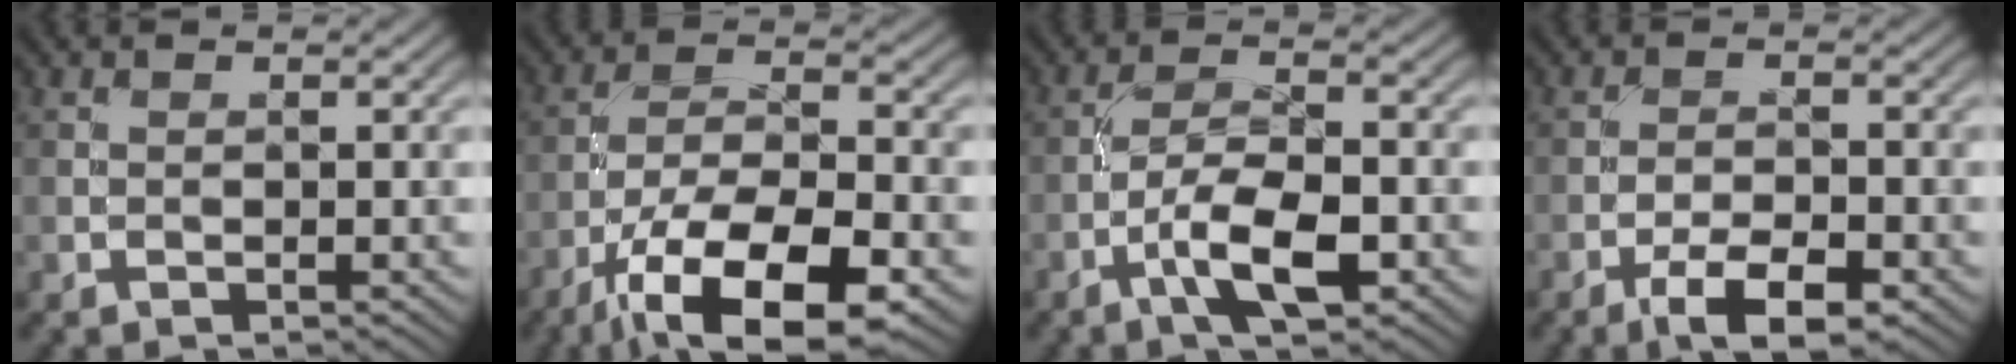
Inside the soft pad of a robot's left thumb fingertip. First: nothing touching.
{"total": 13.8, "force": [-7.8, 4.8, 10.3], "torque": [-0.191, -0.012, -0.142]}
{"total": 6.4, "force": [-3.1, 1.8, 5.3], "torque": [-0.102, 0.010, -0.063]}
{"total": 5.7, "force": [-3.5, 1.8, 4.1], "torque": [-0.072, 0.004, -0.061]}